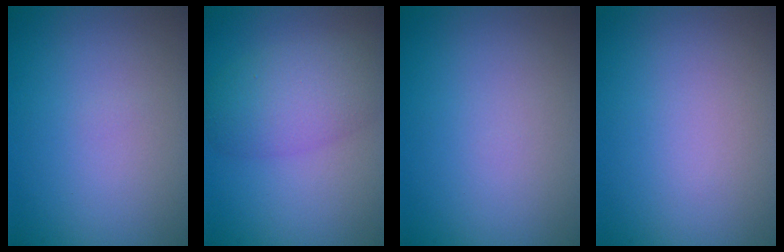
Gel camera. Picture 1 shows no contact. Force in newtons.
{"total": 4.9, "press": 4.9, "slide": 0.3}
{"total": 0.0}
{"total": 0.0}